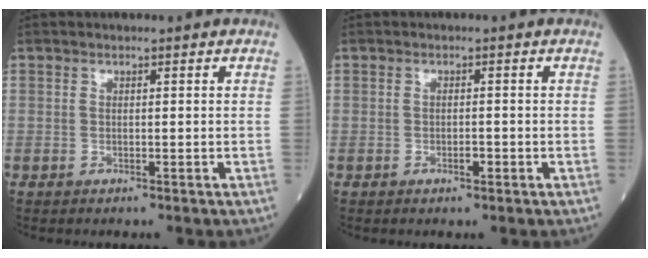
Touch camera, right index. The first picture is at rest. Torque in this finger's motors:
{"motor_torque": [0.06, -0.06, 0.14, 0.02]}